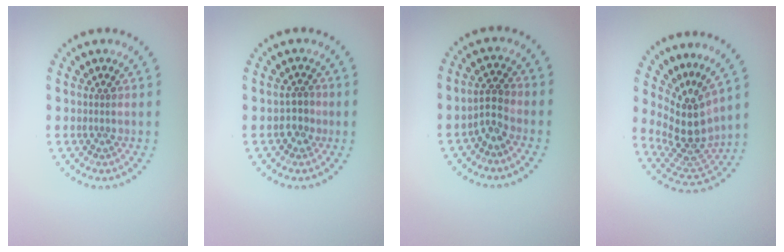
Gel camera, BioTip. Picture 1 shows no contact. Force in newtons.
{"total": 1.8, "press": 1.6, "slide": 0.7}
{"total": 2.2, "press": 2.0, "slide": 1.1}
{"total": 4.6, "press": 3.5, "slide": 3.1}